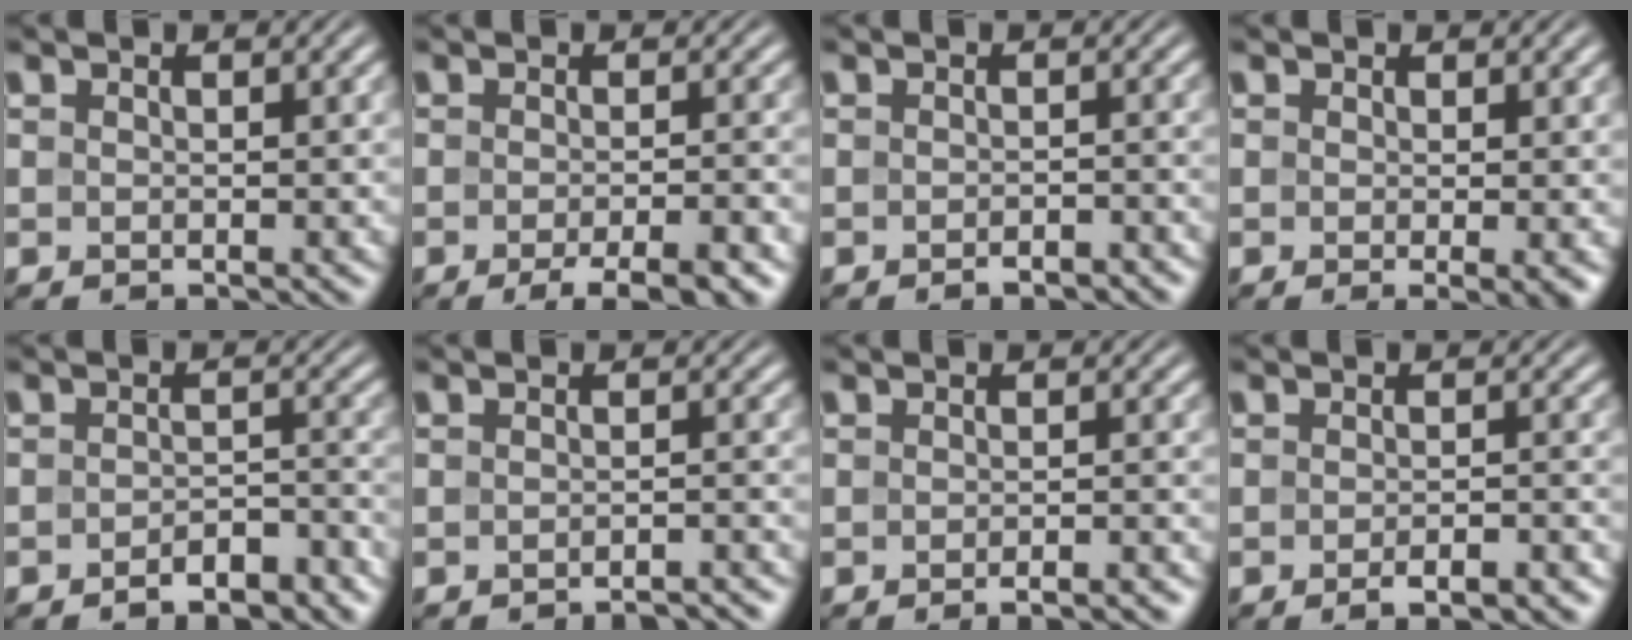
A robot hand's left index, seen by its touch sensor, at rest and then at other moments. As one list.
[{"total": 5.0, "force": [-3.0, 1.0, 3.8], "torque": [-0.048, 0.000, -0.044]}, {"total": 1.7, "force": [-1.3, 0.5, 0.9], "torque": [-0.009, 0.003, -0.018]}, {"total": 2.3, "force": [-0.3, 0.3, 2.2], "torque": [-0.029, -0.010, -0.006]}, {"total": 3.9, "force": [-2.9, 1.4, 2.1], "torque": [-0.027, 0.005, -0.041]}, {"total": 2.7, "force": [-2.6, 0.3, 0.7], "torque": [0.001, 0.008, -0.033]}, {"total": 2.7, "force": [-1.9, 0.5, 1.7], "torque": [-0.011, 0.006, -0.029]}, {"total": 3.3, "force": [-2.1, 0.9, 2.3], "torque": [-0.034, 0.001, -0.029]}]